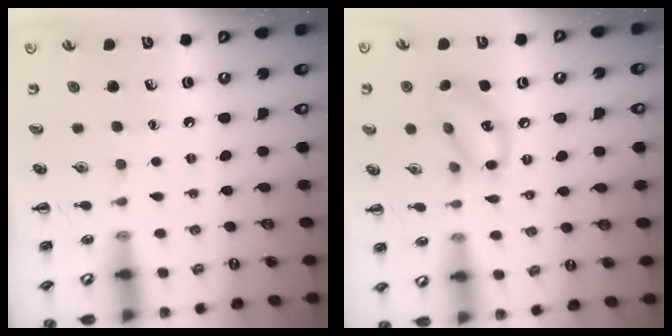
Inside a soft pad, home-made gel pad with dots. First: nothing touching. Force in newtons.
{"total": 12.0, "press": 11.9, "slide": 1.6}